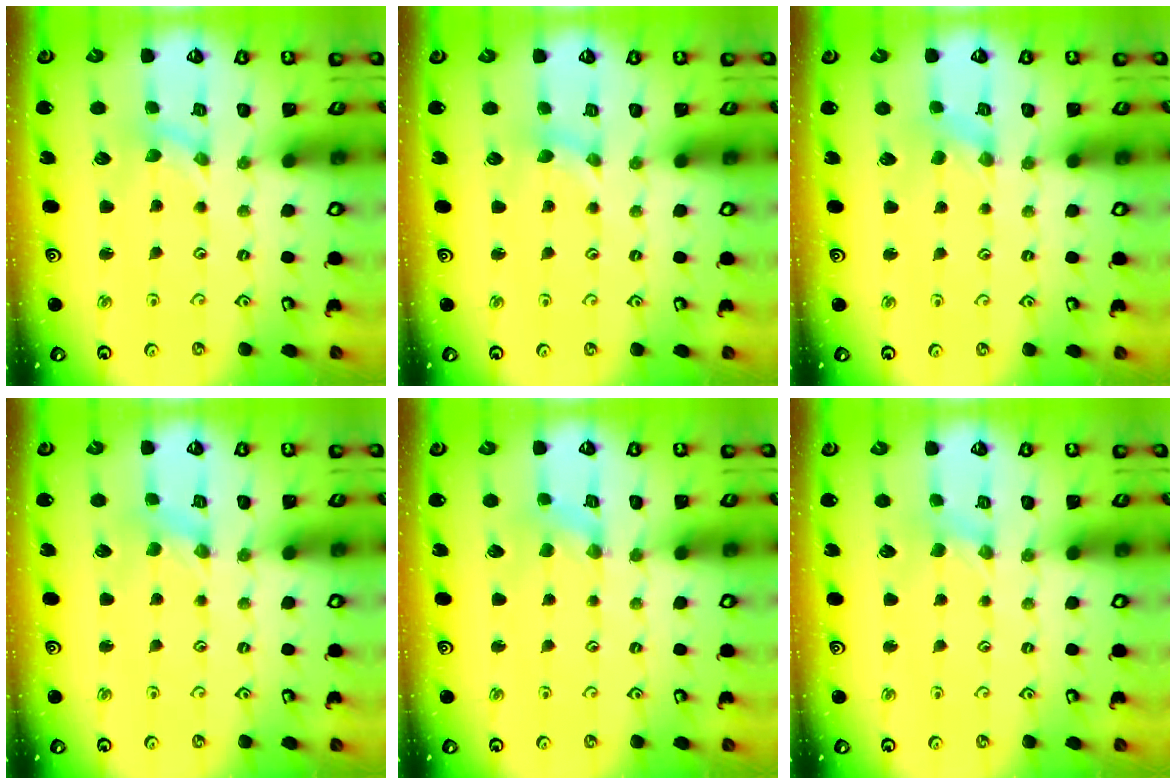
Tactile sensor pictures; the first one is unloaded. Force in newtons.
{"total": 1.9, "press": 1.9, "slide": 0.4}
{"total": 0.0}
{"total": 0.8, "press": 0.8, "slide": 0.2}
{"total": 1.0, "press": 1.0, "slide": 0.1}
{"total": 1.7, "press": 1.7, "slide": 0.3}